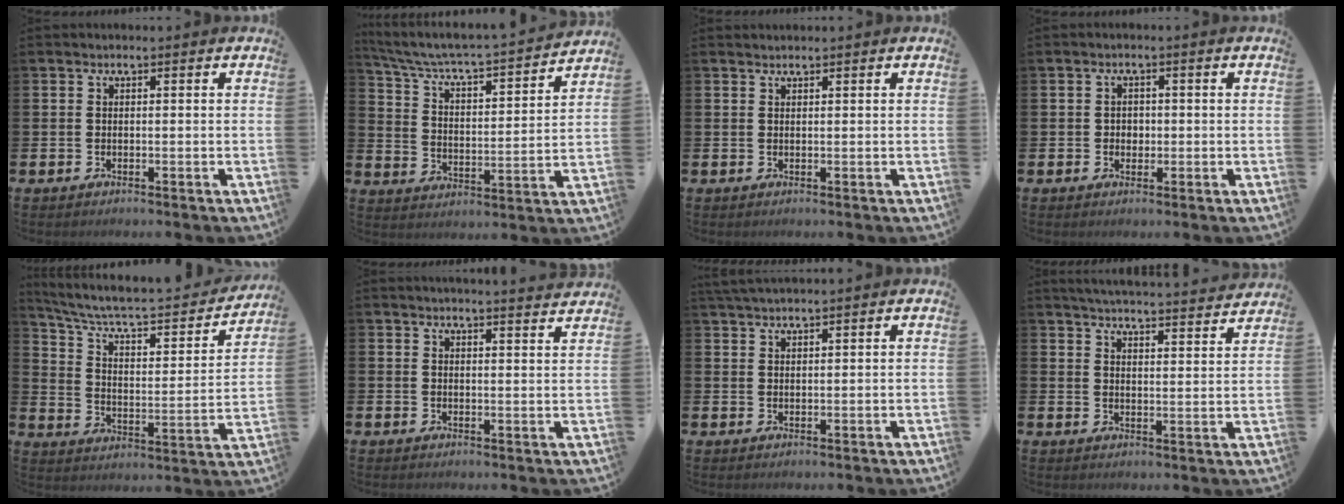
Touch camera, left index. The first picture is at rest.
{"total": 5.7, "force": [5.3, 0.6, 2.0], "torque": [-0.070, -0.049, 0.081]}
{"total": 0.8, "force": [0.8, 0.1, 0.0], "torque": [0.008, -0.002, 0.012]}
{"total": 1.6, "force": [0.0, 1.5, 0.5], "torque": [0.004, 0.003, -0.007]}
{"total": 7.7, "force": [6.3, 2.2, 3.9], "torque": [-0.110, -0.043, 0.101]}
{"total": 2.9, "force": [2.9, -0.4, 0.0], "torque": [0.002, -0.022, 0.051]}
{"total": 2.1, "force": [2.1, -0.1, 0.5], "torque": [-0.020, 0.000, 0.040]}
{"total": 5.0, "force": [5.0, -0.1, 0.7], "torque": [-0.026, -0.038, 0.086]}